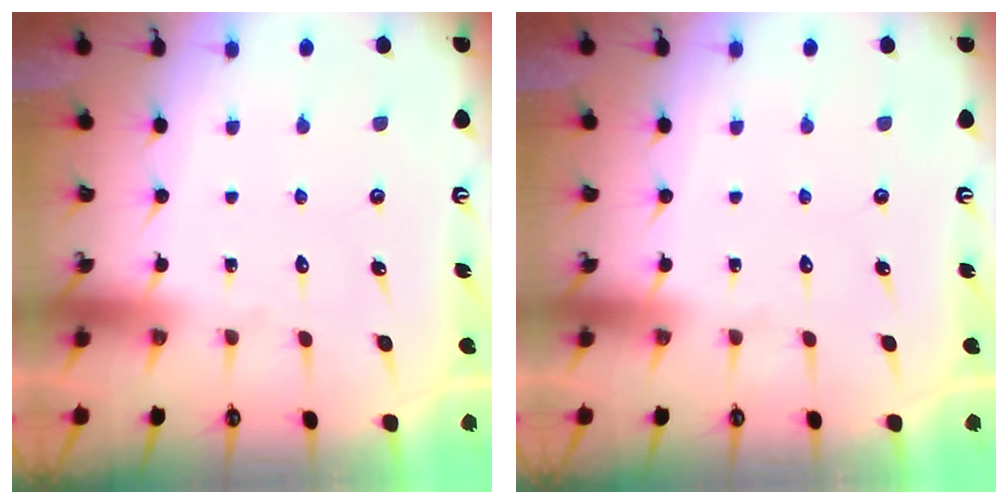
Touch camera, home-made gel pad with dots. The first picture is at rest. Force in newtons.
{"total": 0.0}